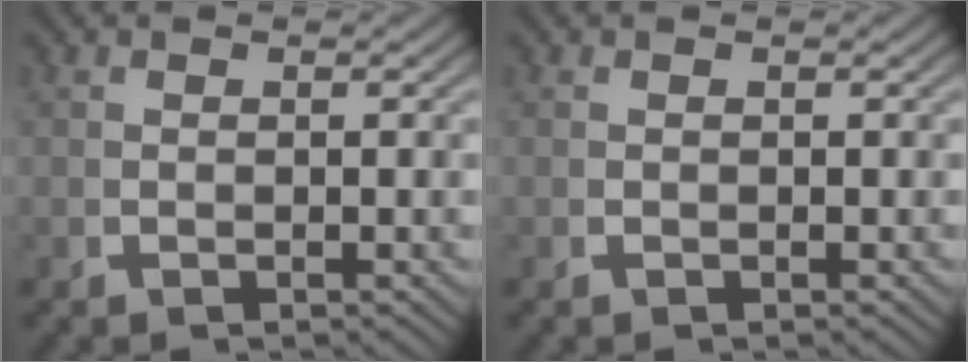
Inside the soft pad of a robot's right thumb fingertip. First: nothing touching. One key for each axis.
{"total": 0.0}